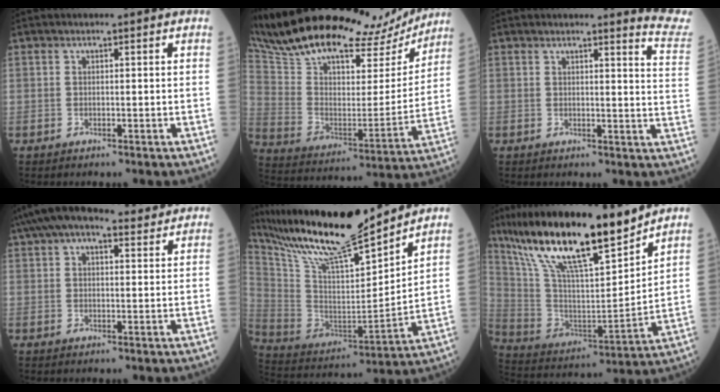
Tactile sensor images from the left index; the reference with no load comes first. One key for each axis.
{"total": 31.5, "fx": 27.3, "fy": 9.2, "fz": 12.7, "tx": -0.240, "ty": -0.008, "tz": 0.406}
{"total": 8.1, "fx": 8.0, "fy": -0.7, "fz": 0.8, "tx": 0.000, "ty": -0.085, "tz": 0.061}
{"total": 11.0, "fx": 8.3, "fy": 3.8, "fz": 6.0, "tx": -0.106, "ty": 0.058, "tz": 0.131}
{"total": 21.6, "fx": 18.7, "fy": 1.9, "fz": 10.8, "tx": -0.207, "ty": -0.005, "tz": 0.329}
{"total": 21.1, "fx": 16.2, "fy": 2.8, "fz": 13.3, "tx": -0.241, "ty": 0.003, "tz": 0.296}